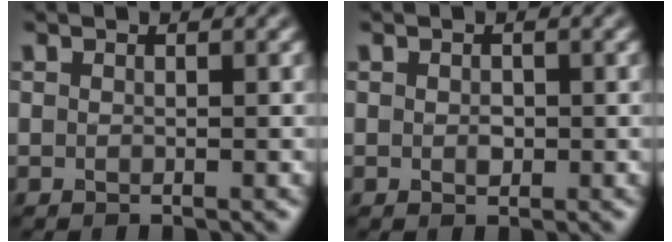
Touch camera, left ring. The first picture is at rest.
{"total": 0.9, "force": [-0.1, 0.6, 0.7], "torque": [-0.010, -0.003, -0.001]}